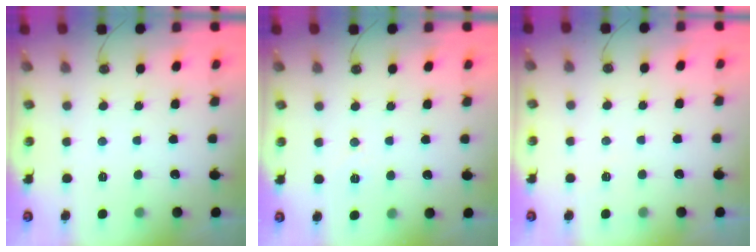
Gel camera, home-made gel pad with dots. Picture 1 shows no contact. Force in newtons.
{"total": 5.1, "press": 4.4, "slide": 2.6}
{"total": 5.0, "press": 2.7, "slide": 4.1}